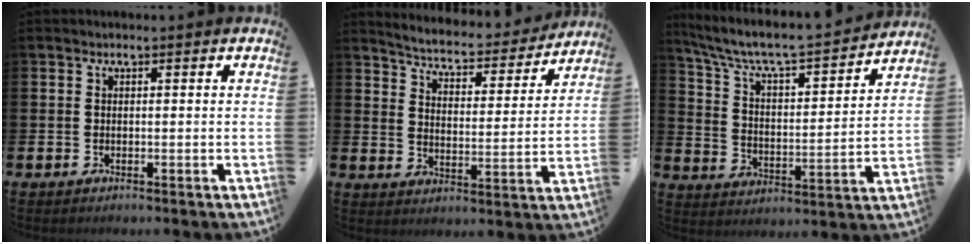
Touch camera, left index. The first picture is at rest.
{"total": 4.9, "force": [4.7, 0.8, 0.9], "torque": [-0.046, -0.041, 0.076]}
{"total": 7.6, "force": [6.9, 1.3, 2.9], "torque": [-0.088, -0.054, 0.112]}